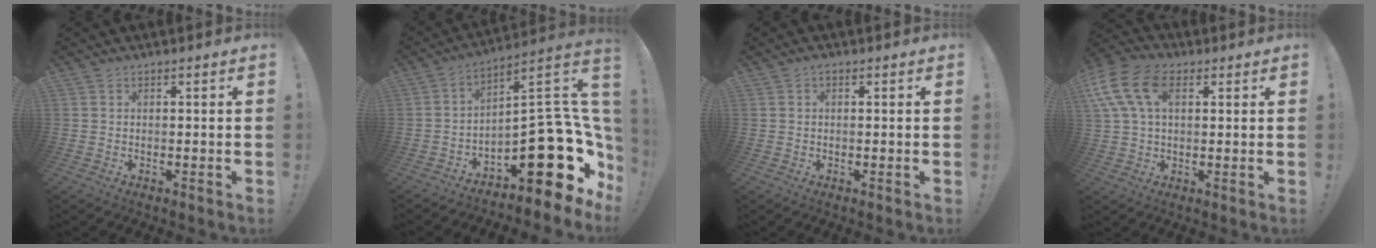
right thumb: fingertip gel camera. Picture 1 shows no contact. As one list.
[{"total": 21.5, "force": [-6.7, 9.7, 17.9], "torque": [-0.209, 0.022, -0.095]}, {"total": 0.7, "force": [0.0, 0.4, 0.5], "torque": [-0.016, 0.006, 0.000]}, {"total": 14.9, "force": [5.1, 9.4, 10.4], "torque": [-0.209, -0.004, 0.095]}]